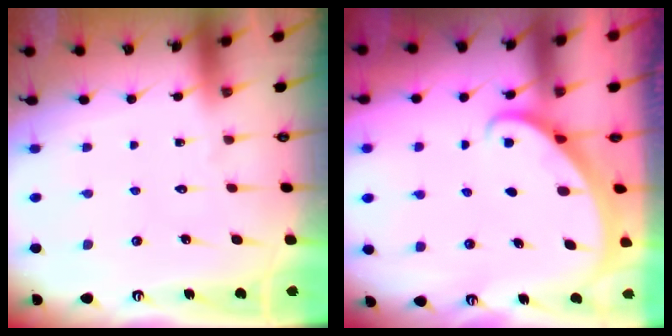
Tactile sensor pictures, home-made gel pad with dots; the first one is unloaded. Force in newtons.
{"total": 1.8, "press": 1.8, "slide": 0.1}